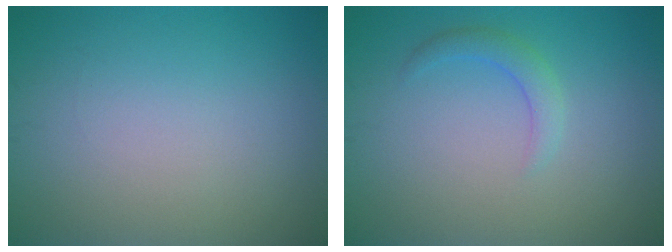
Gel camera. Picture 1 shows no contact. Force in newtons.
{"total": 1.7, "press": 1.7, "slide": 0.1}